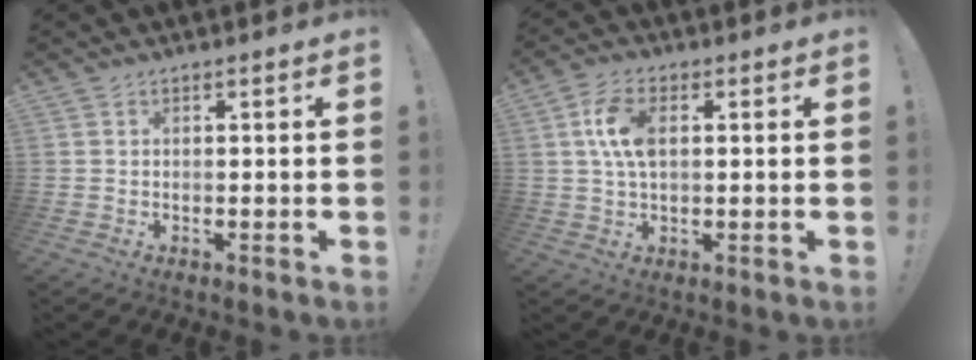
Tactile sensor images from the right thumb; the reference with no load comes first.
{"total": 8.6, "force": [1.7, 4.9, 6.9], "torque": [-0.140, 0.007, 0.033]}